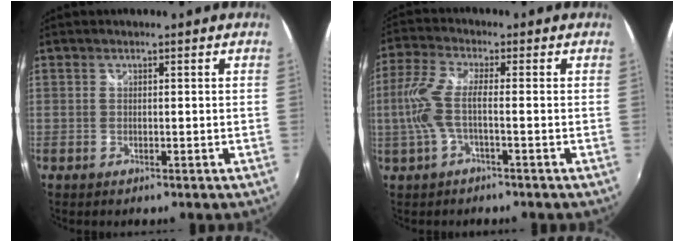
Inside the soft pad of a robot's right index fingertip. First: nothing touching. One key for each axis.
{"total": 6.9, "fx": -1.4, "fy": 1.3, "fz": 6.7, "tx": -0.156, "ty": -0.001, "tz": -0.023}